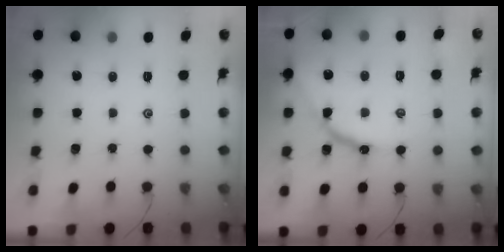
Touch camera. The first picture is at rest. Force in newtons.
{"total": 10.0, "press": 10.0, "slide": 1.1}